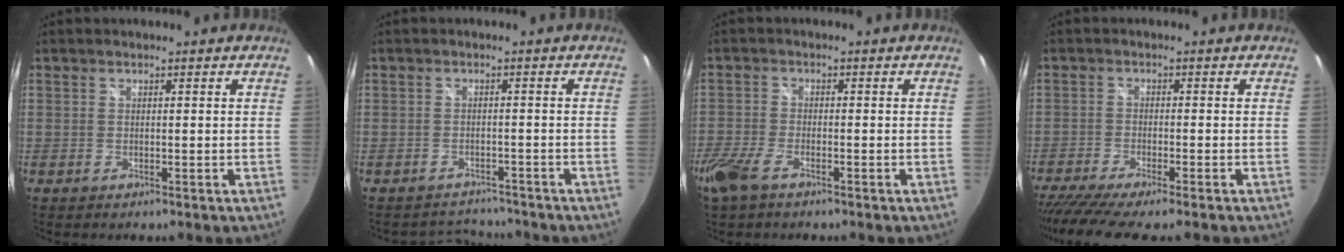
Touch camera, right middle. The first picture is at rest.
{"total": 4.0, "force": [-3.8, 1.1, -0.6], "torque": [0.008, 0.018, -0.058]}
{"total": 6.4, "force": [-4.8, 1.8, 3.9], "torque": [-0.102, -0.007, -0.102]}
{"total": 8.7, "force": [-7.2, -0.3, 4.9], "torque": [-0.108, -0.037, -0.120]}